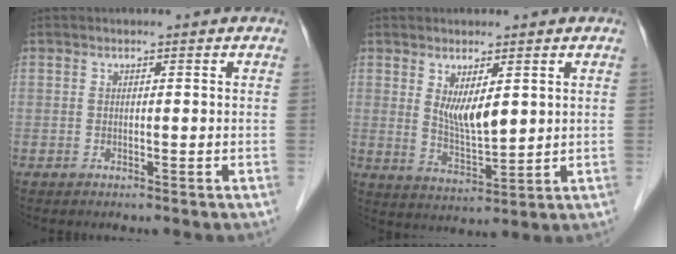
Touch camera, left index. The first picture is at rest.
{"total": 5.6, "force": [1.8, 1.6, 5.1], "torque": [-0.096, -0.010, 0.043]}